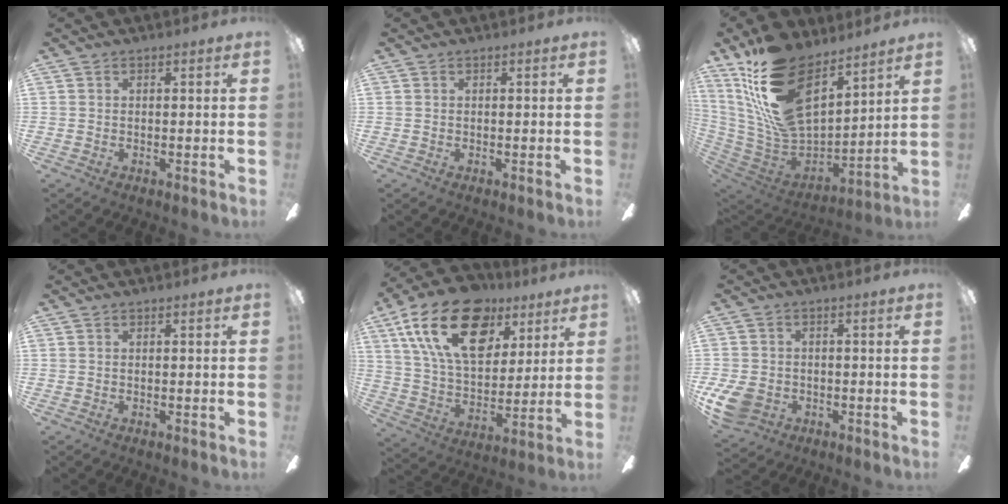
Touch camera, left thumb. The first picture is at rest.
{"total": 0.0}
{"total": 22.8, "force": [14.1, 11.6, 13.7], "torque": [-0.290, -0.089, 0.257]}
{"total": 0.0}
{"total": 24.4, "force": [12.0, 14.4, 15.6], "torque": [-0.278, -0.045, 0.209]}
{"total": 8.0, "force": [-3.0, 6.1, 4.2], "torque": [-0.095, 0.014, -0.055]}